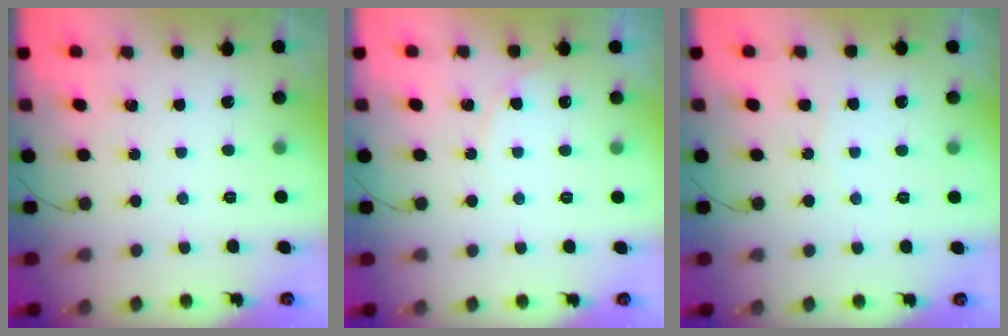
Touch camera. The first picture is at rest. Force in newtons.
{"total": 3.4, "press": 3.4, "slide": 0.3}
{"total": 3.3, "press": 3.3, "slide": 0.3}